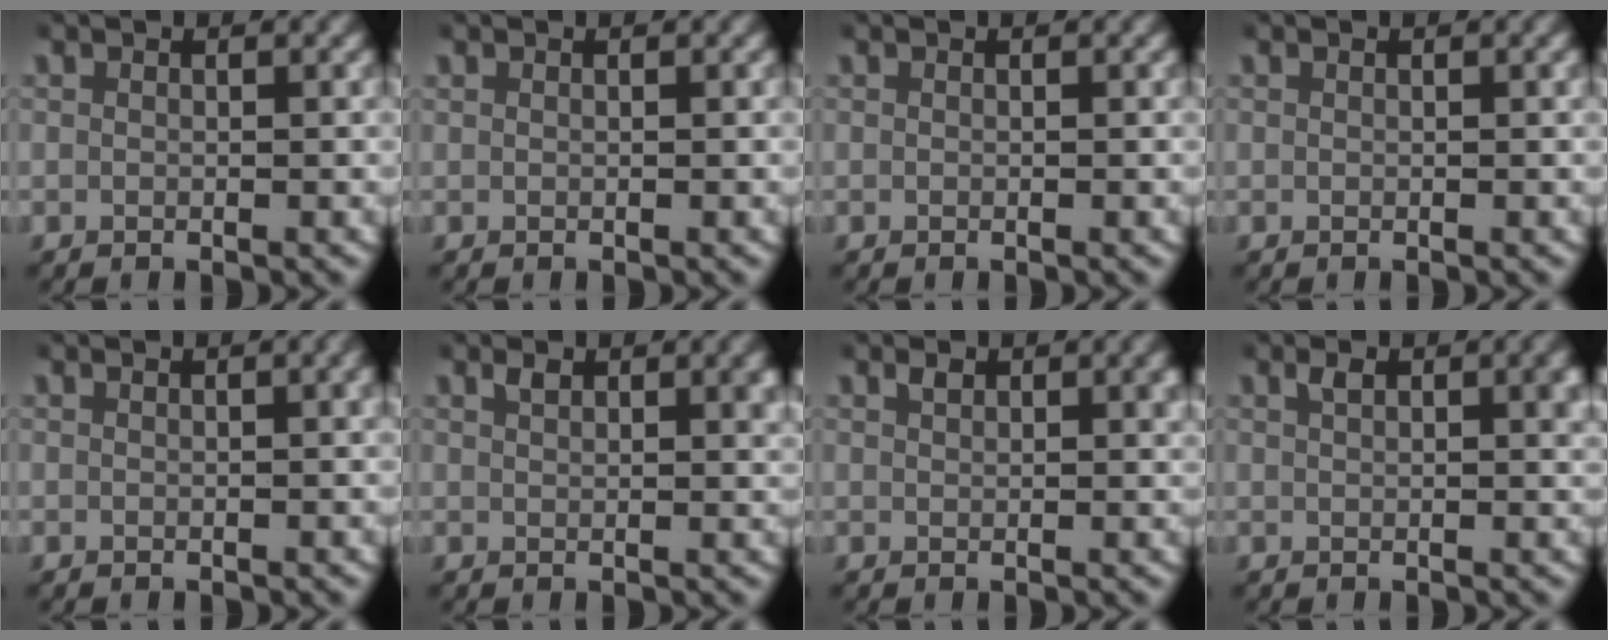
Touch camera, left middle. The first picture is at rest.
{"total": 0.0}
{"total": 0.0}
{"total": 0.0}
{"total": 0.8, "force": [0.3, 0.1, 0.8], "torque": [-0.002, 0.006, 0.002]}
{"total": 1.4, "force": [0.9, 0.3, 1.0], "torque": [-0.011, 0.000, 0.018]}
{"total": 1.1, "force": [0.7, 0.4, 0.8], "torque": [-0.008, 0.001, 0.014]}
{"total": 1.6, "force": [0.7, 0.3, 1.4], "torque": [-0.014, 0.003, 0.013]}